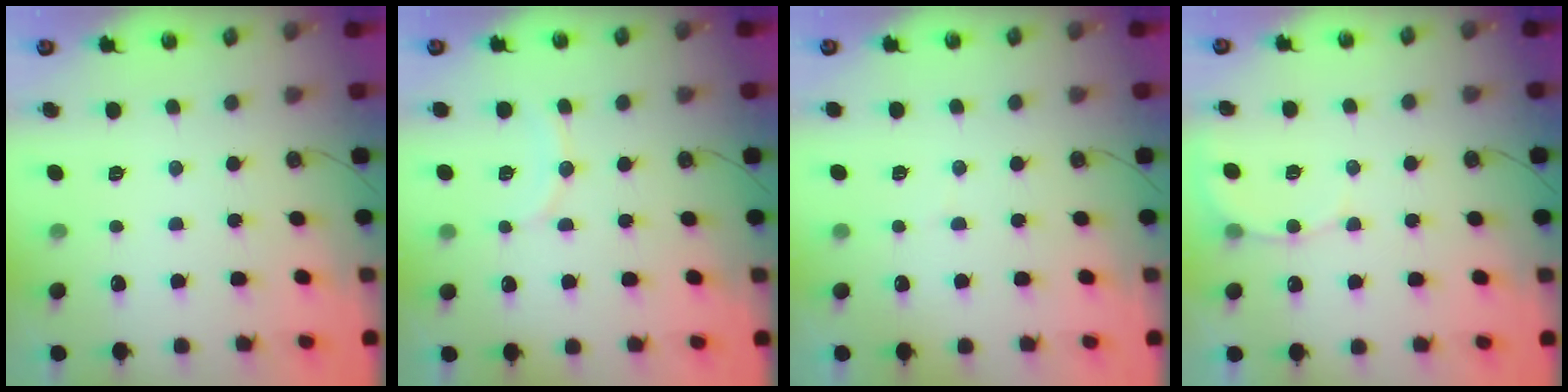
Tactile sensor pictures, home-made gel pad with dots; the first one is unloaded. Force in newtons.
{"total": 6.5, "press": 6.5, "slide": 0.5}
{"total": 2.7, "press": 2.6, "slide": 0.2}
{"total": 5.3, "press": 5.3, "slide": 0.4}